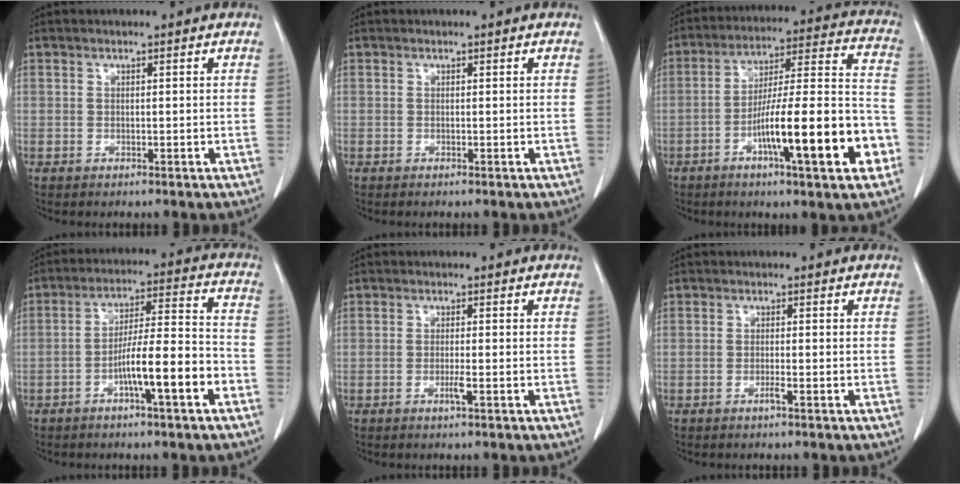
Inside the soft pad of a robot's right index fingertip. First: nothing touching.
{"total": 0.0}
{"total": 18.7, "force": [-7.1, 1.6, 17.2], "torque": [-0.253, 0.009, -0.107]}
{"total": 10.6, "force": [-4.5, 0.5, 9.6], "torque": [-0.161, 0.015, -0.073]}
{"total": 1.6, "force": [-0.7, -0.2, 1.5], "torque": [-0.029, -0.003, -0.011]}
{"total": 1.1, "force": [-0.6, -0.2, 0.9], "torque": [-0.019, 0.000, -0.010]}